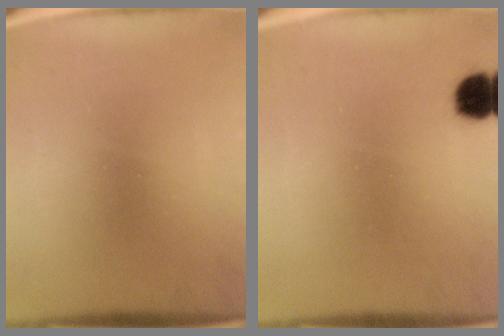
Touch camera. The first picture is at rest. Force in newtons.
{"total": 4.9}